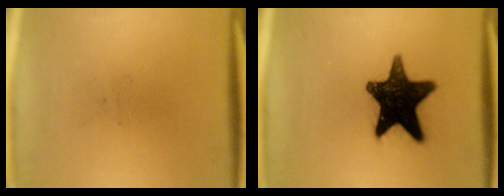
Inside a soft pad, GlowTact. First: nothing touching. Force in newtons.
{"total": 16.8}